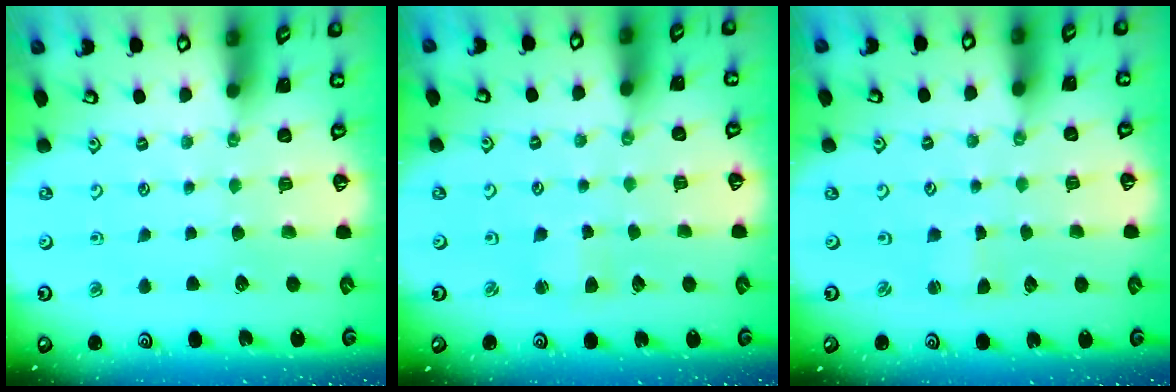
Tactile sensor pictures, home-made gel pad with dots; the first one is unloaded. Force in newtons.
{"total": 2.2, "press": 2.2, "slide": 0.3}
{"total": 0.6, "press": 0.6, "slide": 0.0}